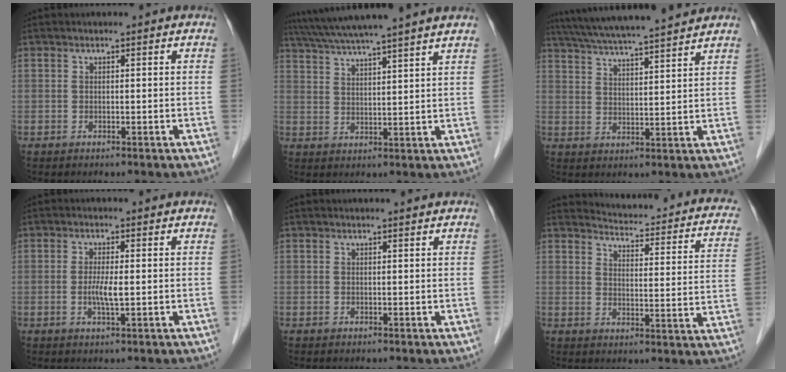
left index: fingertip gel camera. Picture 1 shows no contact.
{"total": 14.5, "force": [12.6, -1.0, 7.1], "torque": [-0.125, 0.026, 0.181]}
{"total": 15.8, "force": [14.1, -0.2, 7.1], "torque": [-0.132, 0.025, 0.212]}
{"total": 2.7, "force": [-0.3, 0.2, 2.7], "torque": [-0.058, -0.006, -0.005]}
{"total": 1.7, "force": [1.6, -0.1, 0.5], "torque": [-0.009, 0.007, 0.022]}
{"total": 16.7, "force": [14.6, 3.9, 7.2], "torque": [-0.081, -0.028, 0.150]}